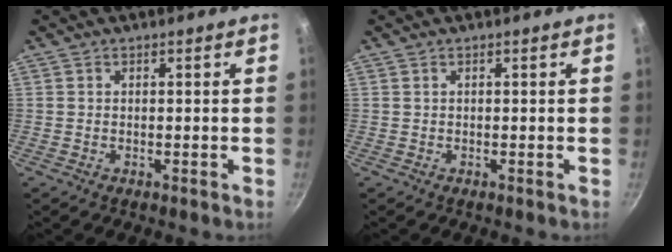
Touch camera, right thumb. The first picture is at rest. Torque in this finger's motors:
{"motor_torque": [0.00, 0.01, 0.04, -0.04, 0.00]}